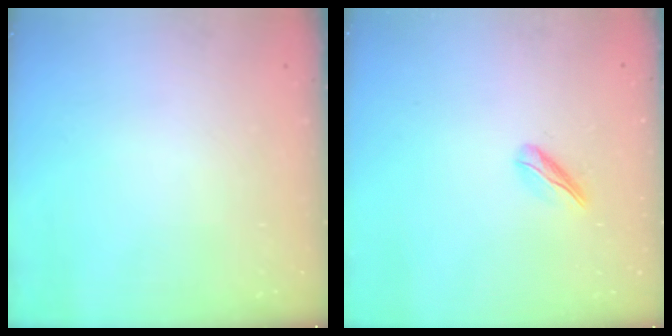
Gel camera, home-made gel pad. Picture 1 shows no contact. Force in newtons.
{"total": 3.9, "press": 3.9, "slide": 0.5}